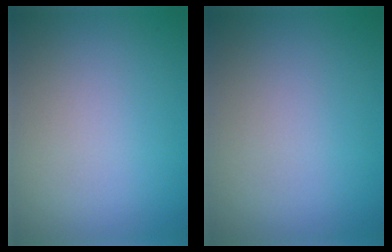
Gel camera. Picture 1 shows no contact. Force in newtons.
{"total": 0.0}